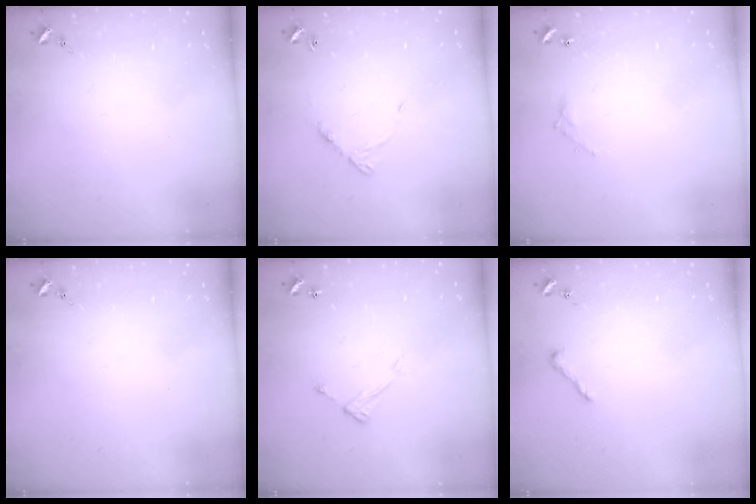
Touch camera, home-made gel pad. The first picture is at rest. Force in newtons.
{"total": 6.9, "press": 6.8, "slide": 0.6}
{"total": 3.5, "press": 3.5, "slide": 0.2}
{"total": 0.0}
{"total": 7.1, "press": 7.1, "slide": 0.0}
{"total": 4.3, "press": 4.3, "slide": 0.5}